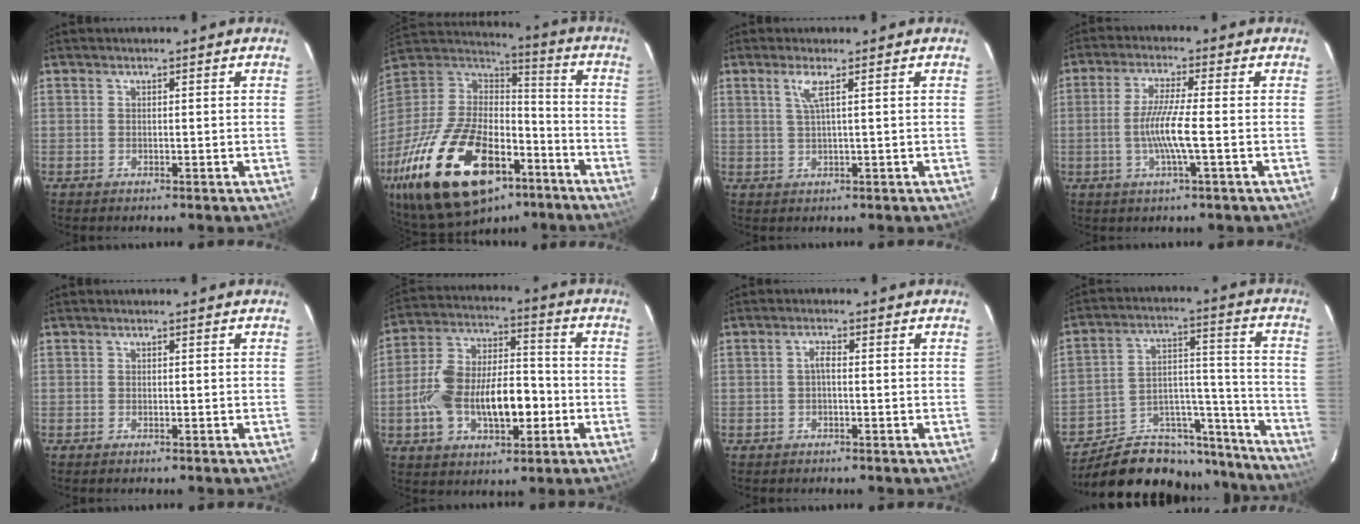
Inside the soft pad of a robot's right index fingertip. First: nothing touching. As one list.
[{"total": 33.8, "force": [-19.2, 16.7, 22.2], "torque": [-0.444, -0.022, -0.301]}, {"total": 2.6, "force": [1.1, -0.5, 2.4], "torque": [-0.045, -0.002, 0.024]}, {"total": 8.2, "force": [-2.2, -0.6, 7.8], "torque": [-0.159, -0.005, -0.043]}, {"total": 0.0}, {"total": 16.9, "force": [-4.6, 8.8, 13.7], "torque": [-0.271, 0.013, -0.071]}, {"total": 1.4, "force": [-0.4, 0.5, 1.3], "torque": [-0.026, 0.007, -0.008]}, {"total": 24.0, "force": [-20.9, 9.3, 7.1], "torque": [-0.114, 0.065, -0.289]}]